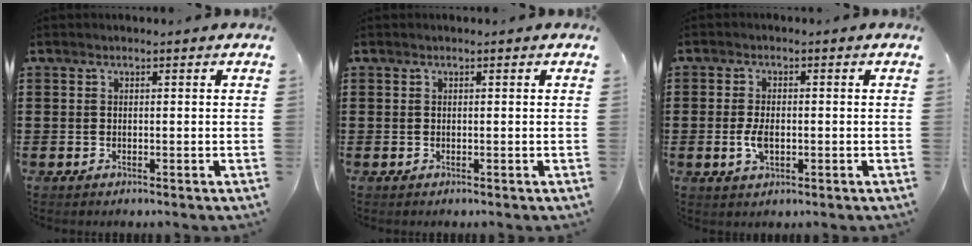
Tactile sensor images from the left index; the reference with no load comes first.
{"total": 0.0}
{"total": 3.7, "force": [-0.6, 2.0, 3.1], "torque": [-0.071, -0.003, -0.013]}